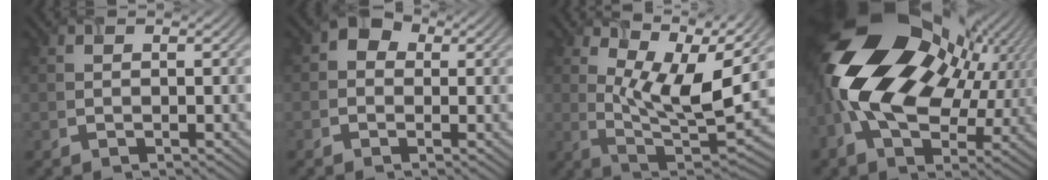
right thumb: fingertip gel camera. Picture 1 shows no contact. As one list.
[{"total": 2.8, "force": [0.2, 2.6, 1.1], "torque": [-0.009, 0.002, -0.009]}, {"total": 10.8, "force": [4.3, 4.2, 9.0], "torque": [-0.175, -0.010, 0.083]}, {"total": 21.2, "force": [4.0, 13.3, 16.0], "torque": [-0.326, -0.020, 0.084]}]